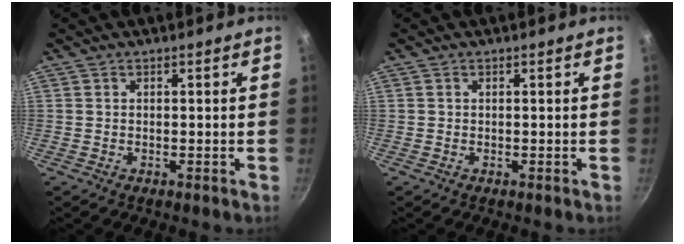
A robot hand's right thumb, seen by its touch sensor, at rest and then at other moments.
{"total": 0.0}